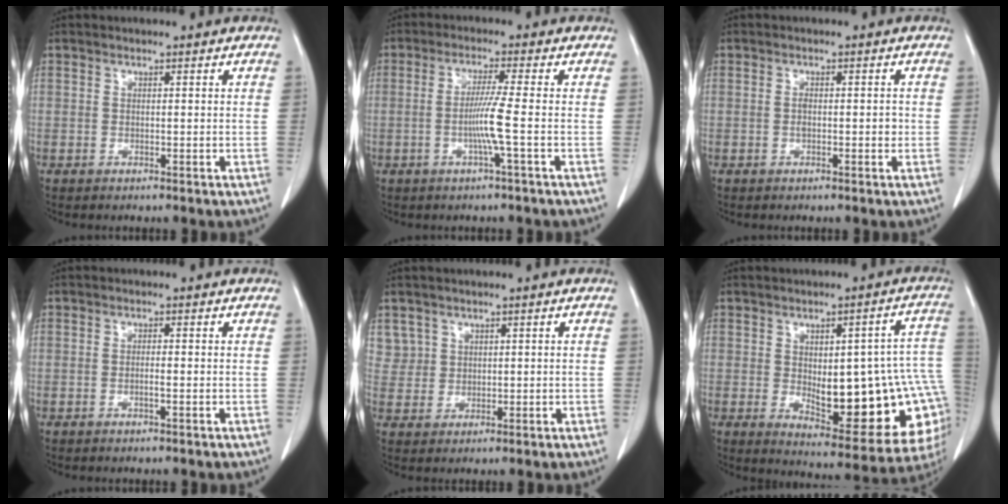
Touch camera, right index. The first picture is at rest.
{"total": 5.0, "force": [-1.2, -1.3, 4.7], "torque": [-0.093, -0.004, -0.024]}
{"total": 2.1, "force": [-0.2, 0.9, 1.9], "torque": [-0.032, 0.001, -0.002]}
{"total": 1.1, "force": [-0.3, 0.0, 1.0], "torque": [-0.018, 0.000, -0.006]}
{"total": 3.5, "force": [1.9, 3.0, -0.2], "torque": [0.018, 0.006, 0.036]}
{"total": 21.3, "force": [-1.9, 6.9, 20.1], "torque": [-0.187, 0.023, 0.005]}